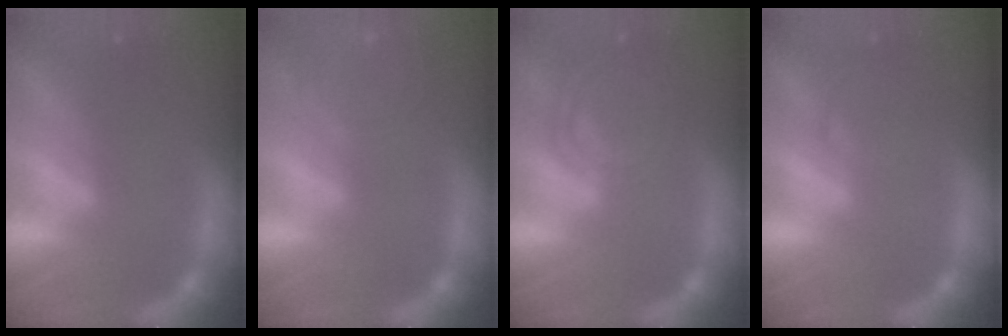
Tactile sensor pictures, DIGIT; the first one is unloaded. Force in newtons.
{"total": 6.9}
{"total": 6.5}
{"total": 2.9}